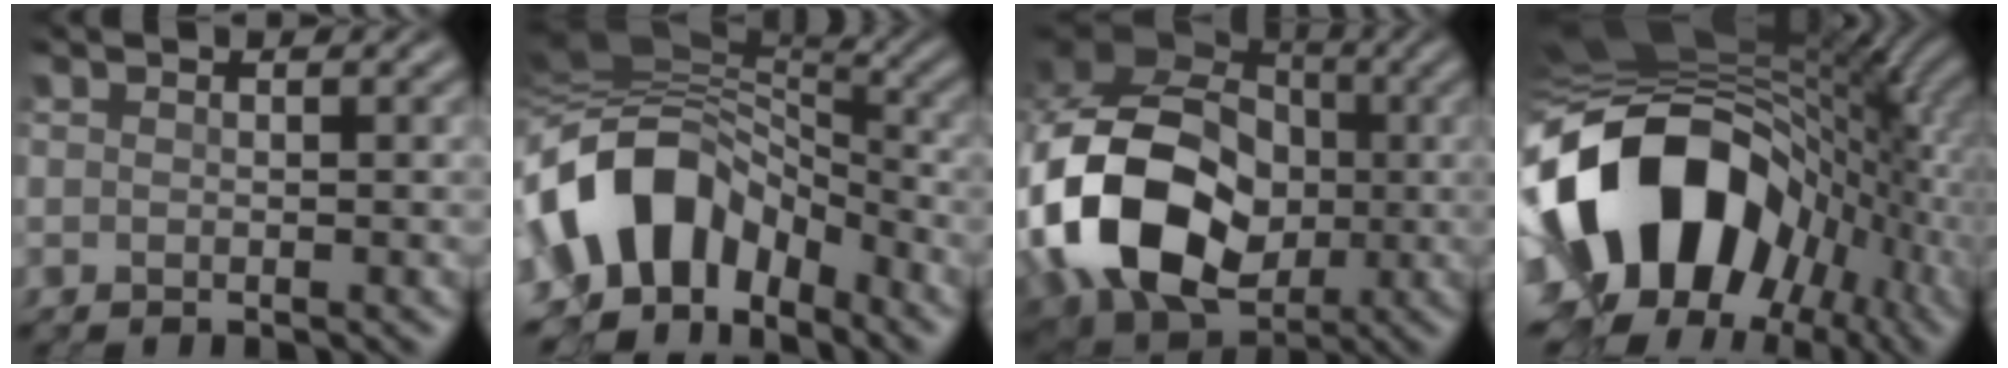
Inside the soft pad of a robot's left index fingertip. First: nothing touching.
{"total": 11.2, "force": [-4.2, 7.5, 7.2], "torque": [-0.133, 0.019, -0.085]}
{"total": 16.9, "force": [-2.4, 13.1, 10.5], "torque": [-0.229, -0.017, -0.049]}
{"total": 18.0, "force": [-2.7, 12.9, 12.2], "torque": [-0.239, -0.003, -0.046]}